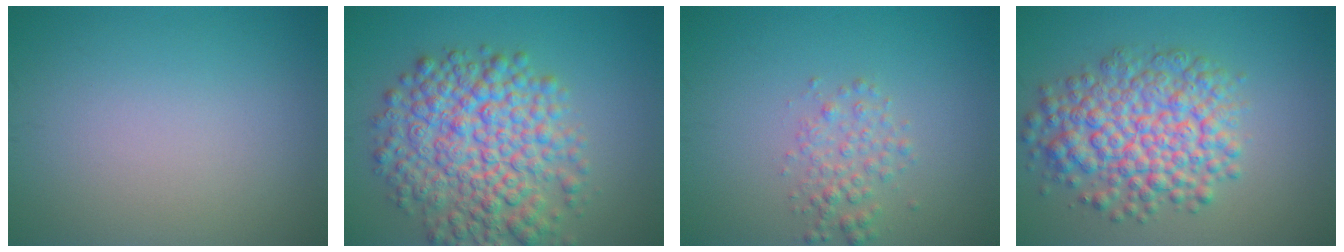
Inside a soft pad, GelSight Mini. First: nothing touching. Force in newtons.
{"total": 9.1, "press": 9.1, "slide": 0.3}
{"total": 2.1, "press": 2.1, "slide": 0.1}
{"total": 7.6, "press": 7.6, "slide": 0.3}